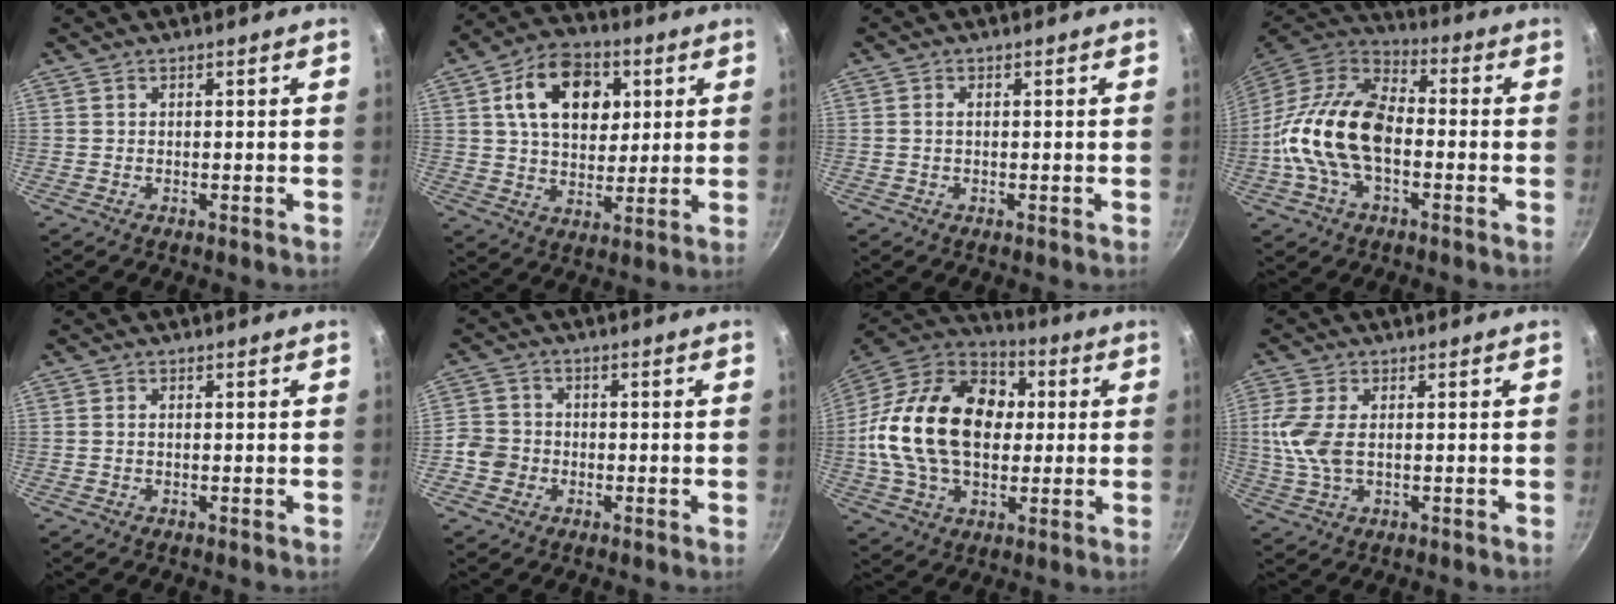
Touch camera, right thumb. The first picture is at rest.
{"total": 15.8, "force": [4.8, 10.7, 10.5], "torque": [-0.134, -0.001, 0.072]}
{"total": 0.9, "force": [0.0, 0.5, 0.8], "torque": [-0.017, 0.003, 0.000]}
{"total": 19.1, "force": [-2.4, 11.3, 15.1], "torque": [-0.266, 0.035, -0.060]}
{"total": 0.7, "force": [0.0, 0.4, 0.6], "torque": [-0.012, 0.003, 0.000]}
{"total": 5.0, "force": [-1.5, 4.5, 1.4], "torque": [-0.008, 0.017, -0.038]}
{"total": 26.0, "force": [2.0, 17.7, 18.9], "torque": [-0.318, 0.031, 0.026]}
{"total": 7.7, "force": [0.6, 4.3, 6.4], "torque": [-0.139, 0.001, 0.010]}